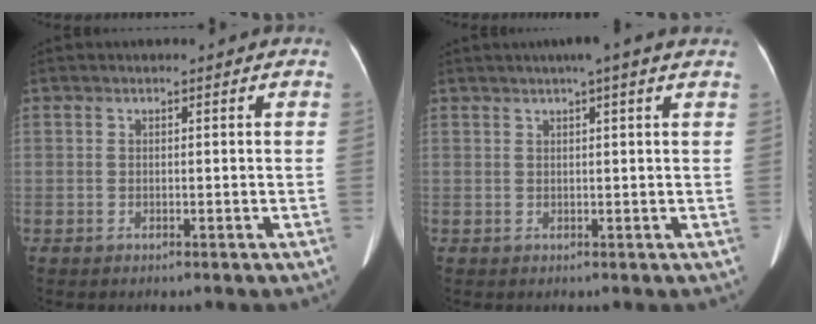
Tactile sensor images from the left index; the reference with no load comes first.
{"total": 4.6, "force": [3.4, -0.3, 3.1], "torque": [-0.047, 0.023, 0.045]}